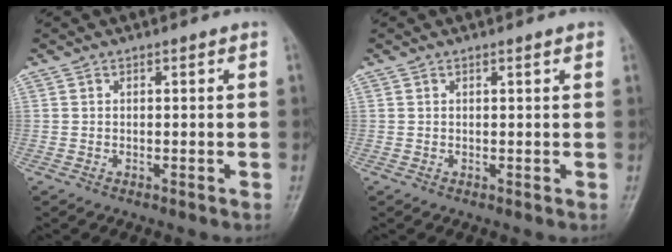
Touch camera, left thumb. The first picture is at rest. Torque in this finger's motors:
{"motor_torque": [-0.43, 0.06, -0.27, 0.10, 0.03]}